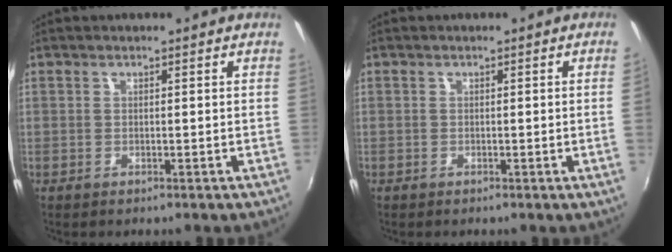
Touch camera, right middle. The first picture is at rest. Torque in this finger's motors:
{"motor_torque": [1.04, -1.06, -0.11, -0.21]}